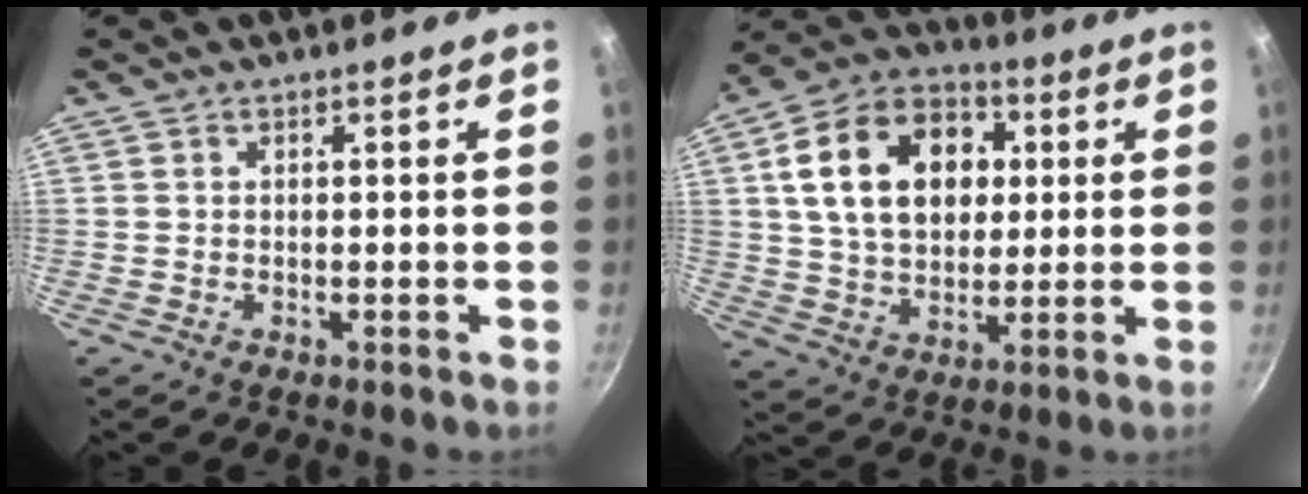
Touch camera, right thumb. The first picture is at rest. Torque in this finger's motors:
{"motor_torque": [-0.24, 2.92, 1.29, 0.80, 0.58]}